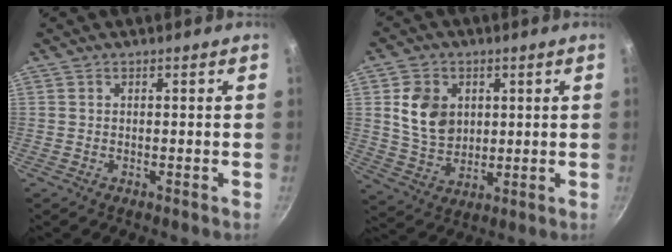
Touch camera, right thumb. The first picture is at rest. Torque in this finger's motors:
{"motor_torque": [-0.52, 0.69, 0.56, -0.30, 0.18]}